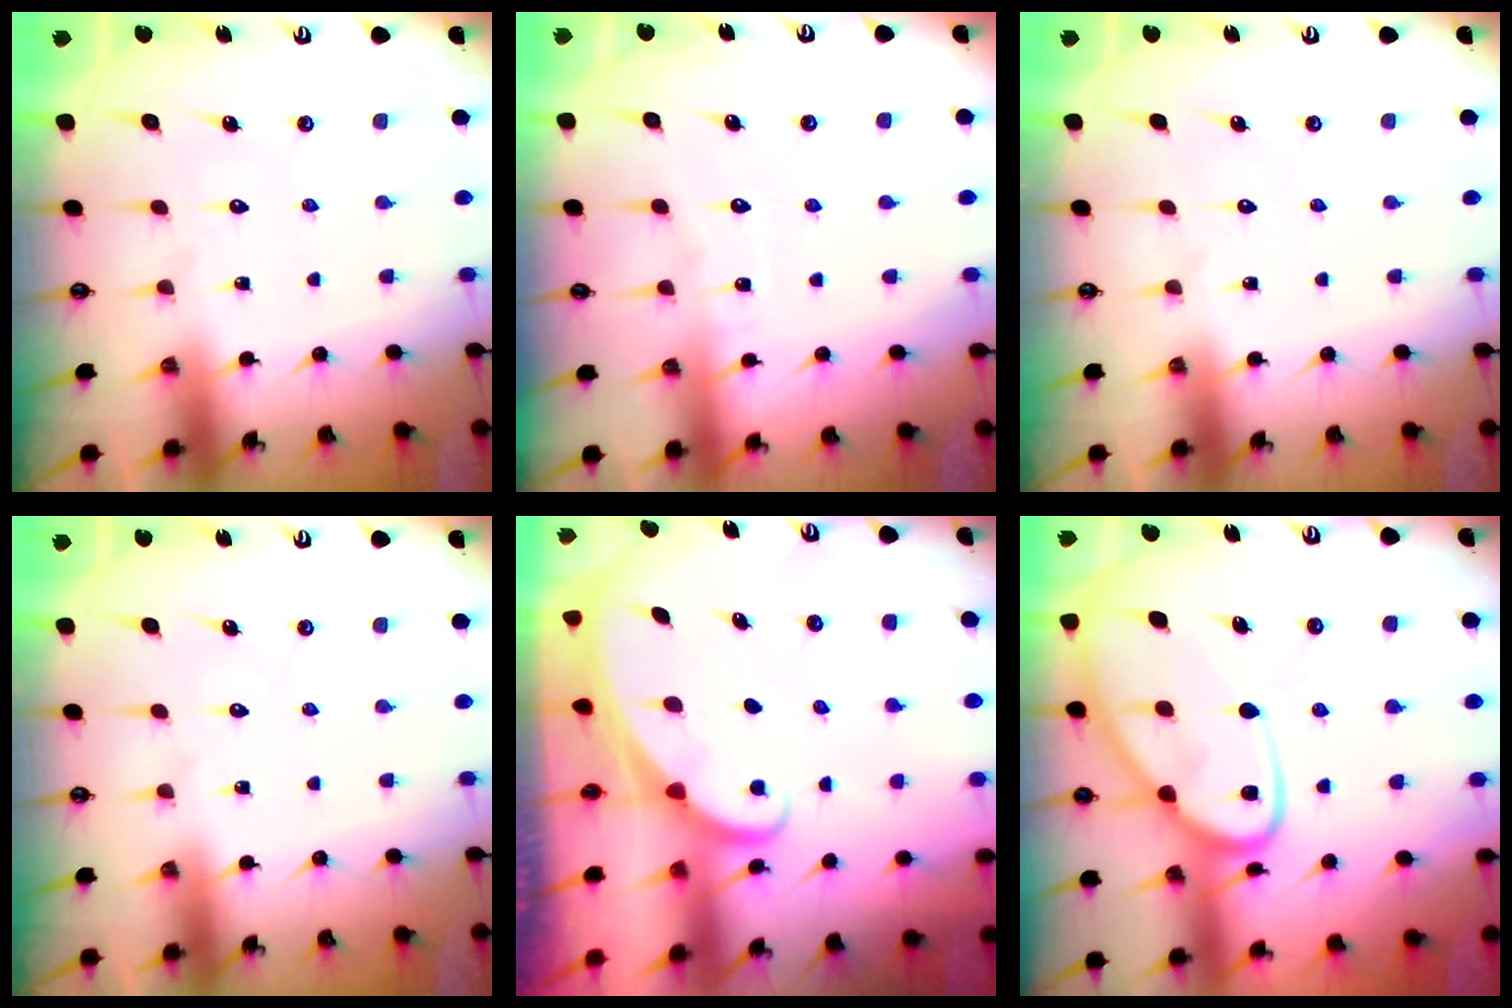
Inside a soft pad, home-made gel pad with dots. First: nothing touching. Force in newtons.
{"total": 2.1, "press": 2.1, "slide": 0.1}
{"total": 0.0}
{"total": 0.0}
{"total": 1.5, "press": 1.5, "slide": 0.1}
{"total": 17.8, "press": 17.7, "slide": 1.5}